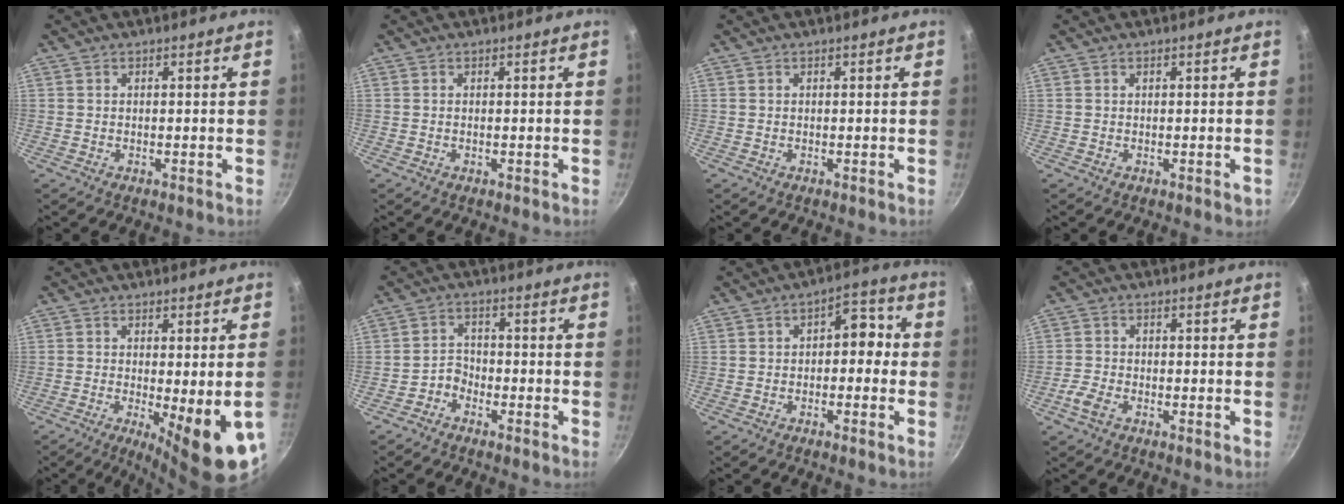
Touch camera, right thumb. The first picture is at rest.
{"total": 0.0}
{"total": 0.0}
{"total": 1.0, "force": [-0.1, 0.5, 0.8], "torque": [-0.008, 0.001, 0.000]}
{"total": 12.4, "force": [-3.5, 2.6, 11.6], "torque": [-0.152, -0.017, -0.039]}
{"total": 2.8, "force": [-2.1, 1.7, 0.7], "torque": [-0.003, 0.031, -0.045]}
{"total": 6.0, "force": [-0.5, 3.9, 4.6], "torque": [-0.020, 0.028, -0.017]}
{"total": 3.1, "force": [-1.8, 1.5, 2.0], "torque": [-0.051, 0.011, -0.042]}